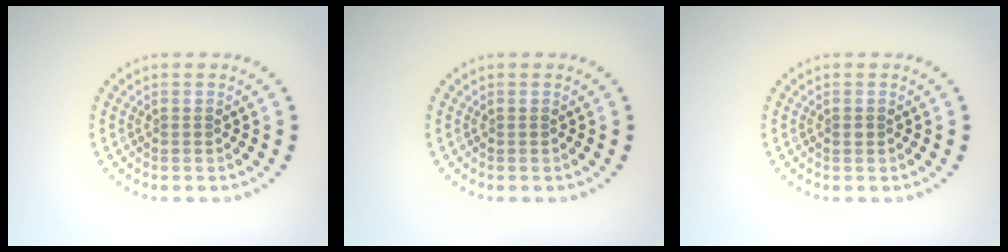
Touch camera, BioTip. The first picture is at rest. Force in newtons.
{"total": 0.0}
{"total": 0.7, "press": 0.7, "slide": 0.1}